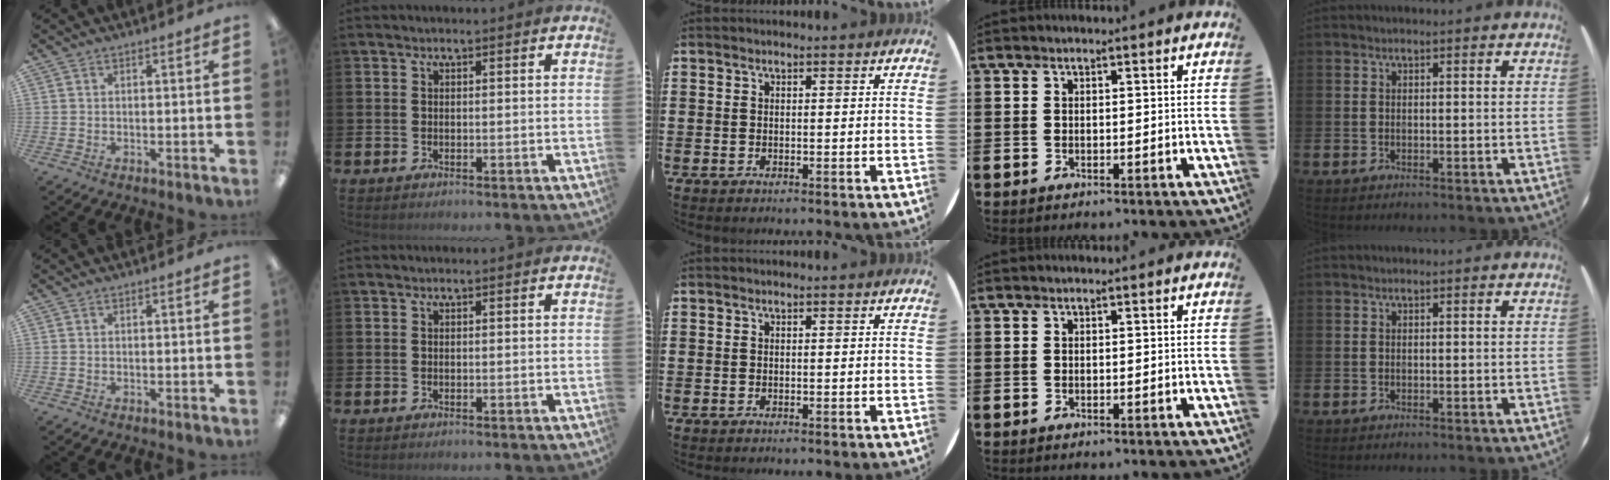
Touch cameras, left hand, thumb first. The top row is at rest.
{}